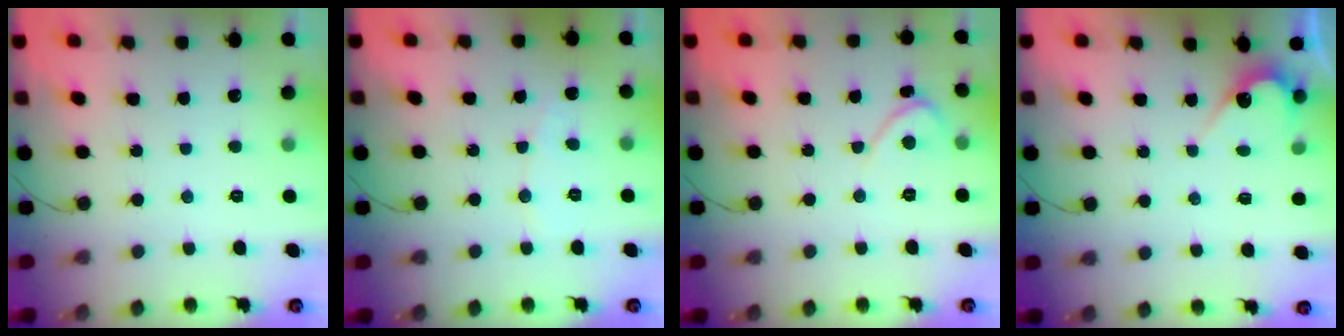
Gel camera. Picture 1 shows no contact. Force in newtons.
{"total": 3.3, "press": 3.3, "slide": 0.3}
{"total": 2.2, "press": 2.2, "slide": 0.2}
{"total": 4.6, "press": 4.6, "slide": 0.2}